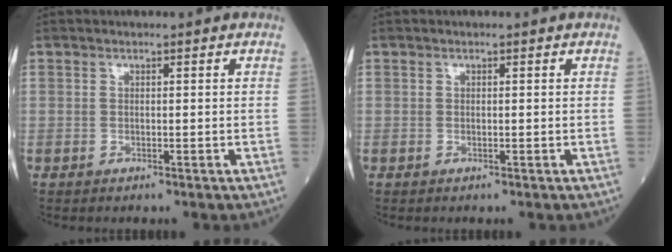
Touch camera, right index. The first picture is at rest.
{"total": 0.0}